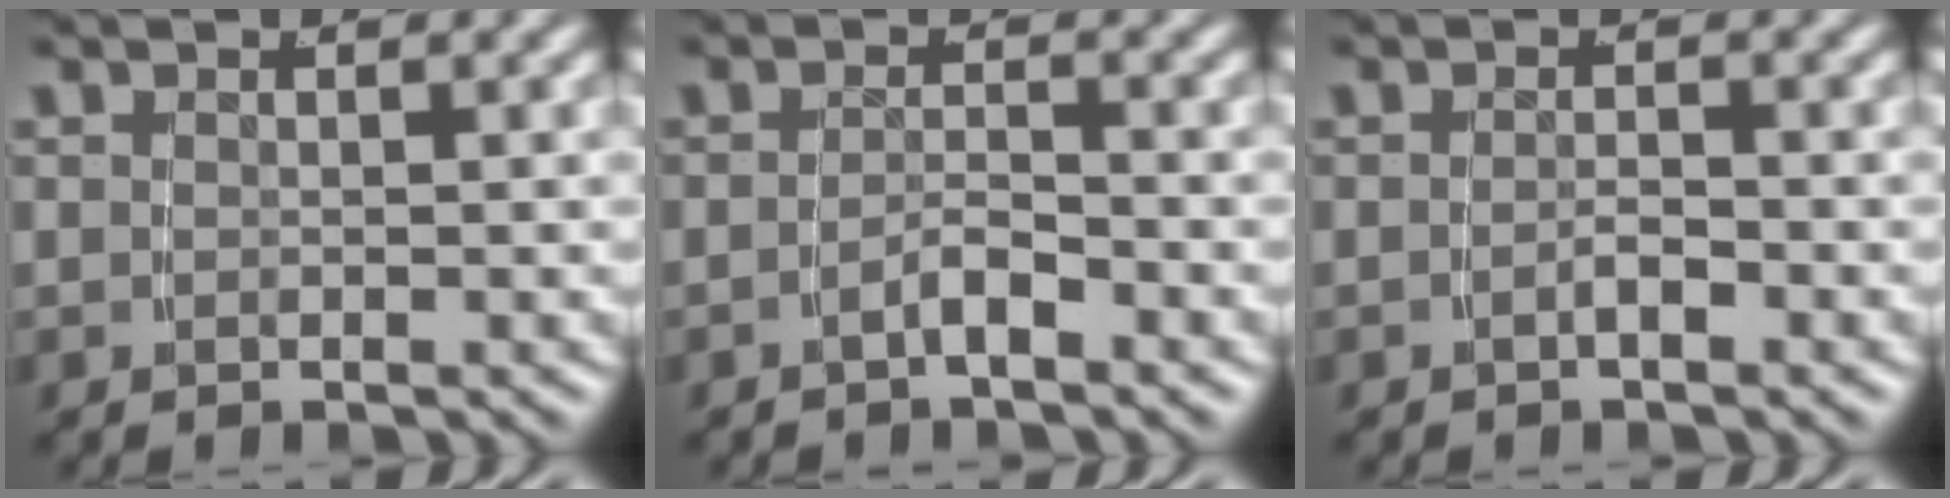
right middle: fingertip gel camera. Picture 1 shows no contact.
{"total": 1.8, "force": [-1.6, 0.0, 0.8], "torque": [-0.010, 0.001, -0.031]}
{"total": 1.1, "force": [-0.9, 0.2, 0.7], "torque": [-0.011, 0.003, -0.020]}